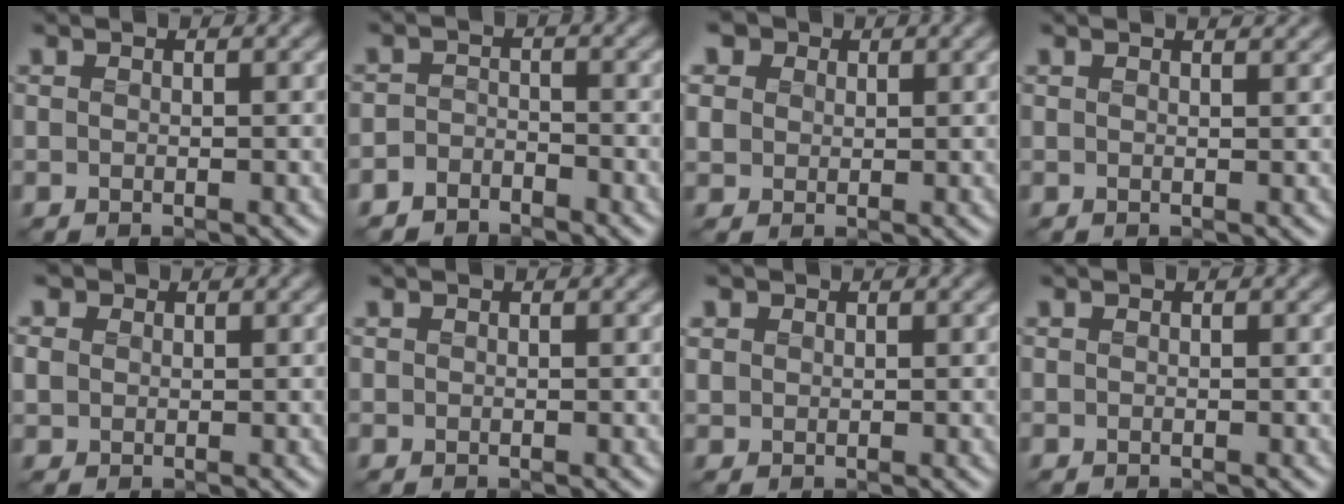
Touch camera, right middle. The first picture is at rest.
{"total": 2.6, "force": [-2.4, 1.0, 0.0], "torque": [0.007, 0.004, -0.052]}
{"total": 5.1, "force": [2.4, 3.9, 2.2], "torque": [-0.078, 0.011, 0.033]}
{"total": 1.7, "force": [1.5, 0.4, 0.7], "torque": [-0.009, 0.001, 0.013]}
{"total": 1.9, "force": [0.4, 1.7, 0.7], "torque": [-0.021, -0.004, 0.002]}
{"total": 0.0}
{"total": 1.2, "force": [0.4, 1.1, 0.2], "torque": [-0.008, -0.003, 0.006]}
{"total": 0.0}